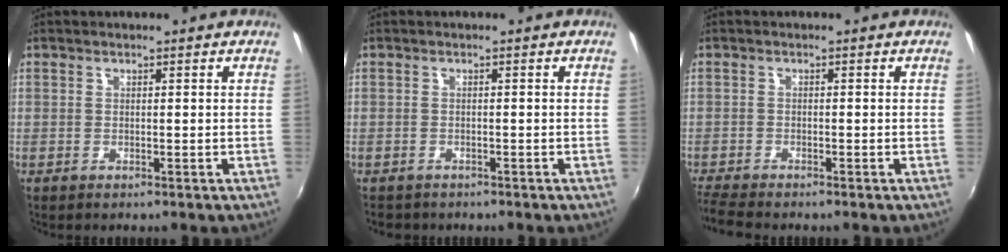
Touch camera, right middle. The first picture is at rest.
{"total": 2.3, "force": [-1.9, 1.2, 0.4], "torque": [-0.015, -0.009, -0.028]}
{"total": 4.7, "force": [-4.4, 0.3, 1.7], "torque": [-0.052, -0.023, -0.082]}